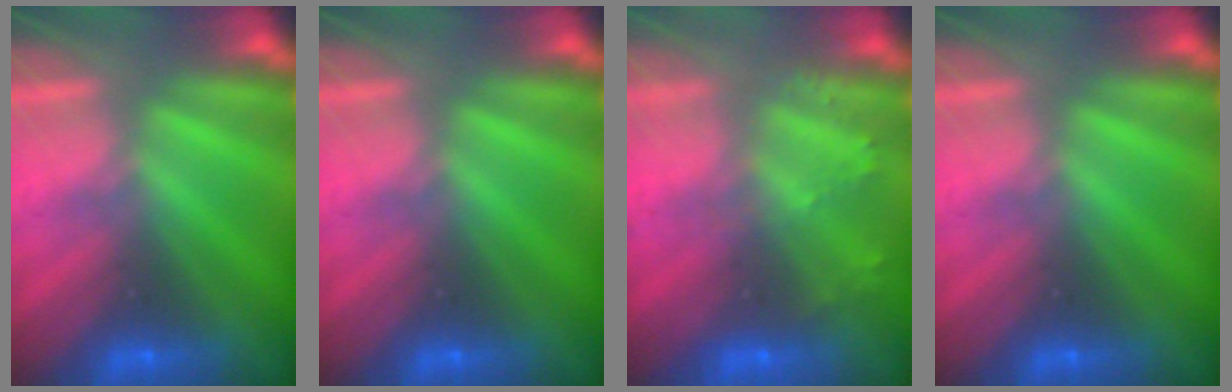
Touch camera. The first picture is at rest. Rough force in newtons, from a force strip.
{"total": 0.0}
{"total": 2.2}
{"total": 0.0}